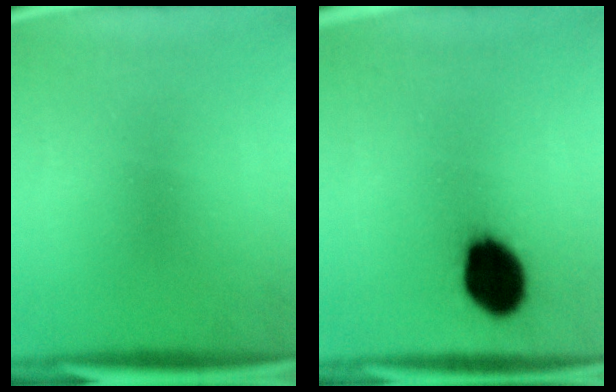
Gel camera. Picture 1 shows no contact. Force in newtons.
{"total": 13.1}